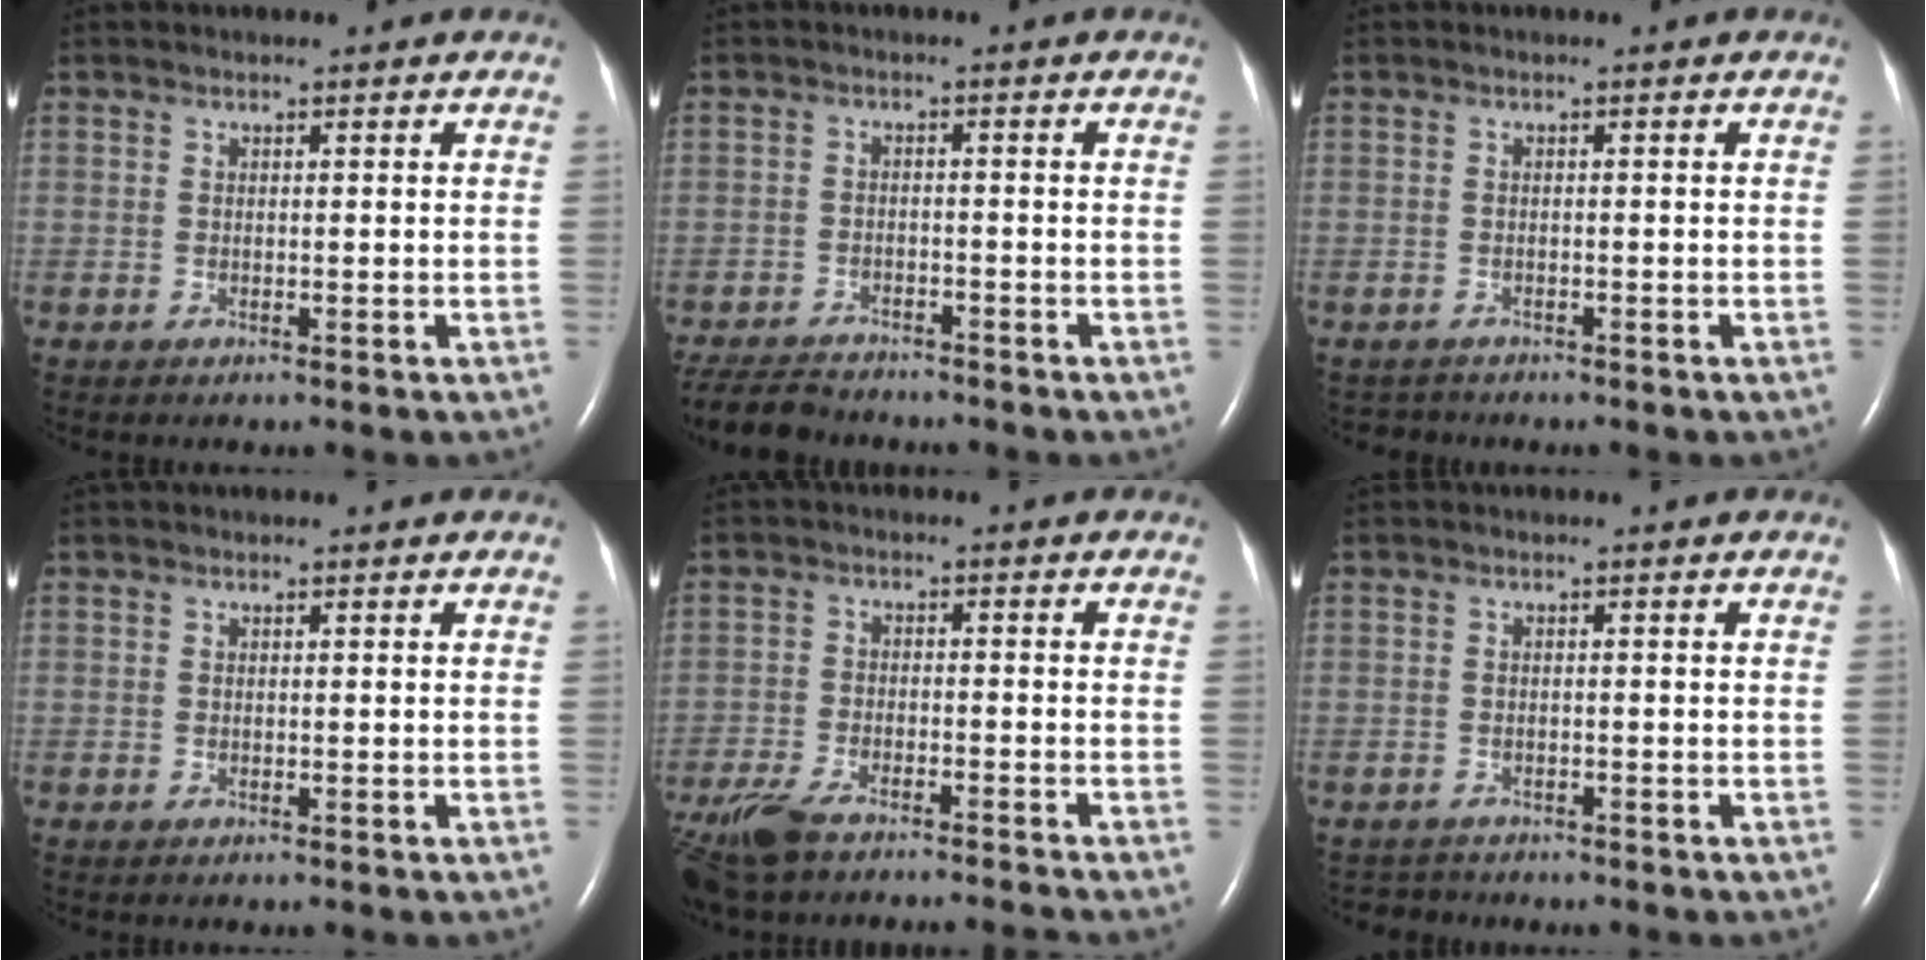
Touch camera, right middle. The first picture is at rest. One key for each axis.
{"total": 7.2, "fx": -6.7, "fy": 1.8, "fz": 1.8, "tx": -0.031, "ty": -0.016, "tz": -0.110}
{"total": 1.4, "fx": -1.2, "fy": 0.5, "fz": -0.4, "tx": 0.001, "ty": -0.004, "tz": -0.019}
{"total": 0.0}
{"total": 10.4, "fx": -9.1, "fy": 1.1, "fz": 5.0, "tx": -0.097, "ty": -0.017, "tz": -0.153}
{"total": 2.0, "fx": -1.8, "fy": 0.7, "fz": -0.5, "tx": 0.003, "ty": -0.006, "tz": -0.031}